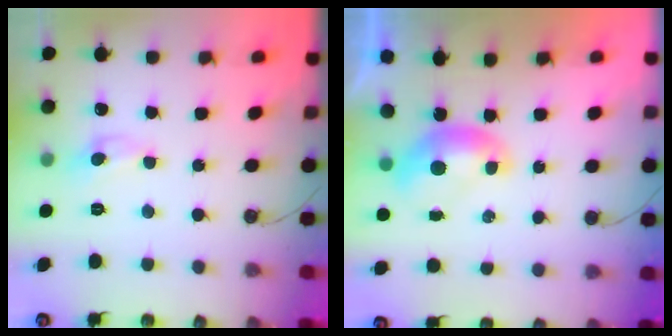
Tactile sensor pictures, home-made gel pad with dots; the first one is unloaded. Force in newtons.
{"total": 0.0}